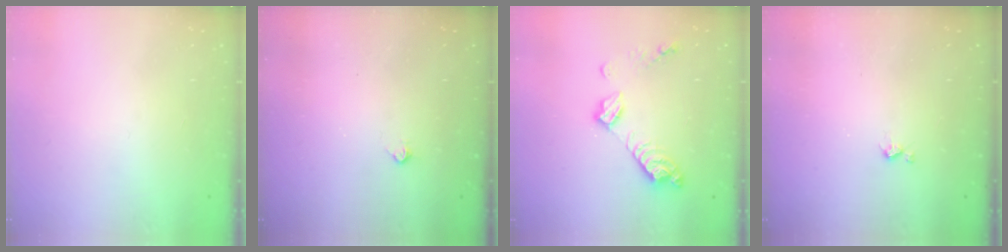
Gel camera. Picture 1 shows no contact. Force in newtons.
{"total": 2.2, "press": 2.2, "slide": 0.4}
{"total": 9.8, "press": 9.8, "slide": 0.6}
{"total": 3.2, "press": 3.2, "slide": 0.5}